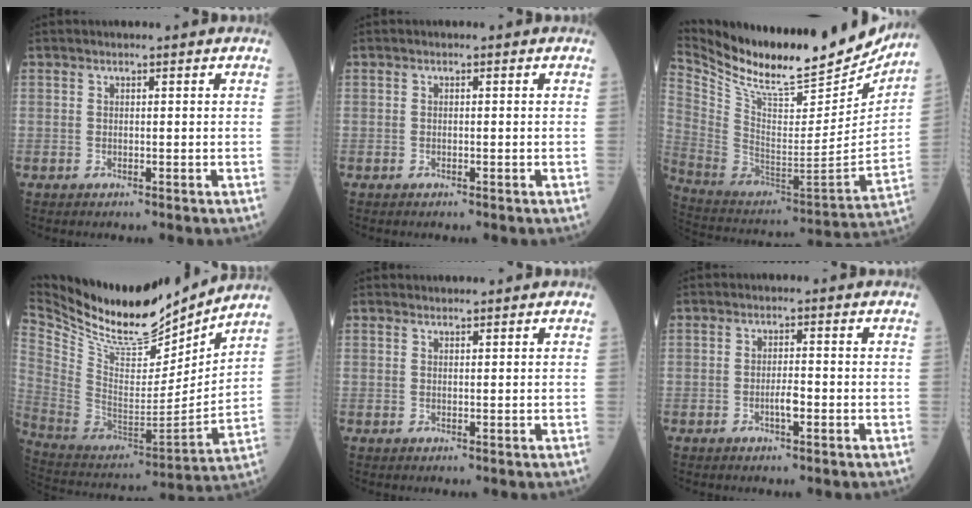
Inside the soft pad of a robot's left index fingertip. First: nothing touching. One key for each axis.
{"total": 0.0}
{"total": 25.2, "fx": 22.5, "fy": 4.0, "fz": 10.7, "tx": -0.200, "ty": -0.060, "tz": 0.354}
{"total": 21.9, "fx": 19.6, "fy": 4.9, "fz": 8.6, "tx": -0.175, "ty": -0.035, "tz": 0.338}
{"total": 0.8, "fx": 0.8, "fy": 0.0, "fz": -0.1, "tx": -0.005, "ty": 0.002, "tz": 0.016}
{"total": 2.1, "fx": -1.0, "fy": 0.3, "fz": 1.8, "tx": -0.030, "ty": -0.002, "tz": -0.019}